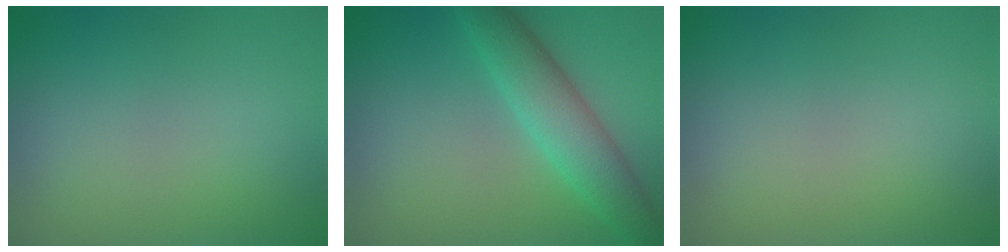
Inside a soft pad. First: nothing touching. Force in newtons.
{"total": 4.9, "press": 4.9, "slide": 0.1}
{"total": 0.0}